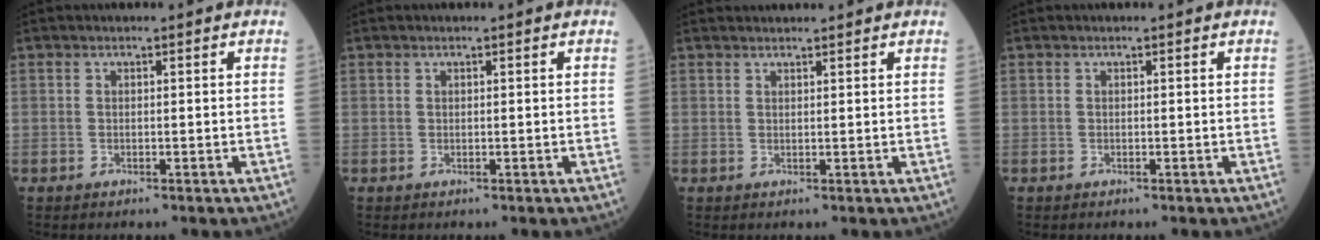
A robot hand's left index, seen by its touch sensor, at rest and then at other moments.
{"total": 0.0}
{"total": 3.0, "force": [2.9, 0.2, 0.5], "torque": [-0.007, 0.025, 0.042]}
{"total": 0.0}